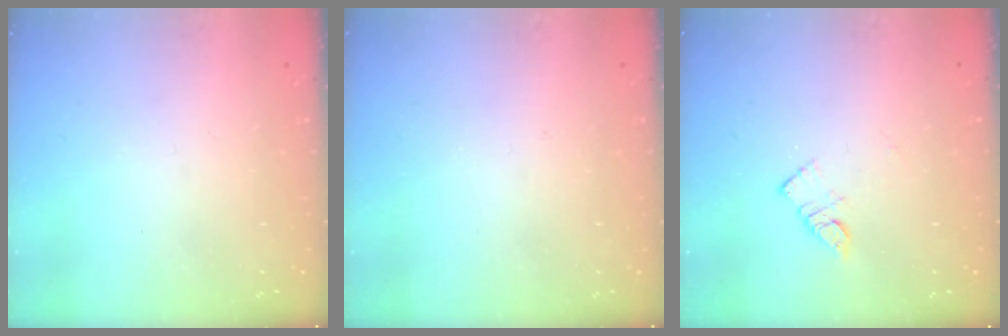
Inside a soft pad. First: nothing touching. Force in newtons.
{"total": 2.6, "press": 2.5, "slide": 0.3}
{"total": 4.1, "press": 4.1, "slide": 0.4}